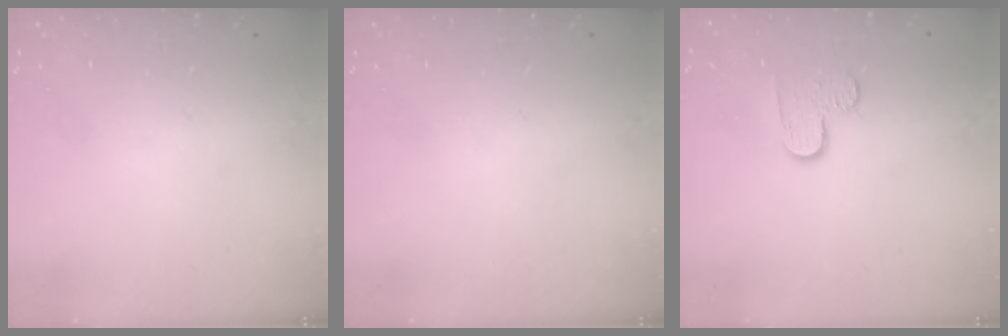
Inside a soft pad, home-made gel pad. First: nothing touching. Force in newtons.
{"total": 0.0}
{"total": 6.6, "press": 6.5, "slide": 0.6}